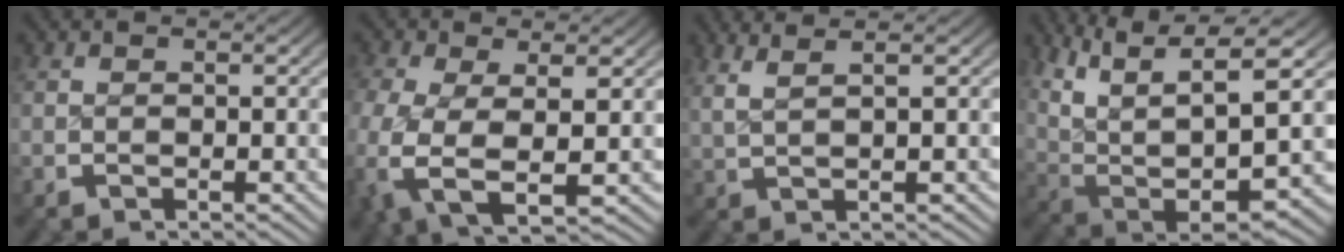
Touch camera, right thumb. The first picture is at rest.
{"total": 8.8, "force": [-1.2, 5.2, 7.0], "torque": [-0.199, -0.053, 0.007]}
{"total": 3.7, "force": [2.4, 0.7, 2.7], "torque": [-0.049, 0.007, 0.047]}
{"total": 15.2, "force": [0.8, 10.3, 11.1], "torque": [-0.246, -0.058, 0.033]}